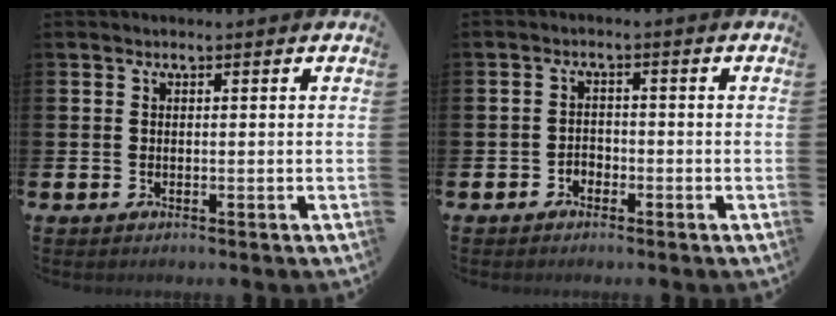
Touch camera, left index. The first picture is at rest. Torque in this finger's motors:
{"motor_torque": [0.04, 0.02, 0.01, 0.01]}